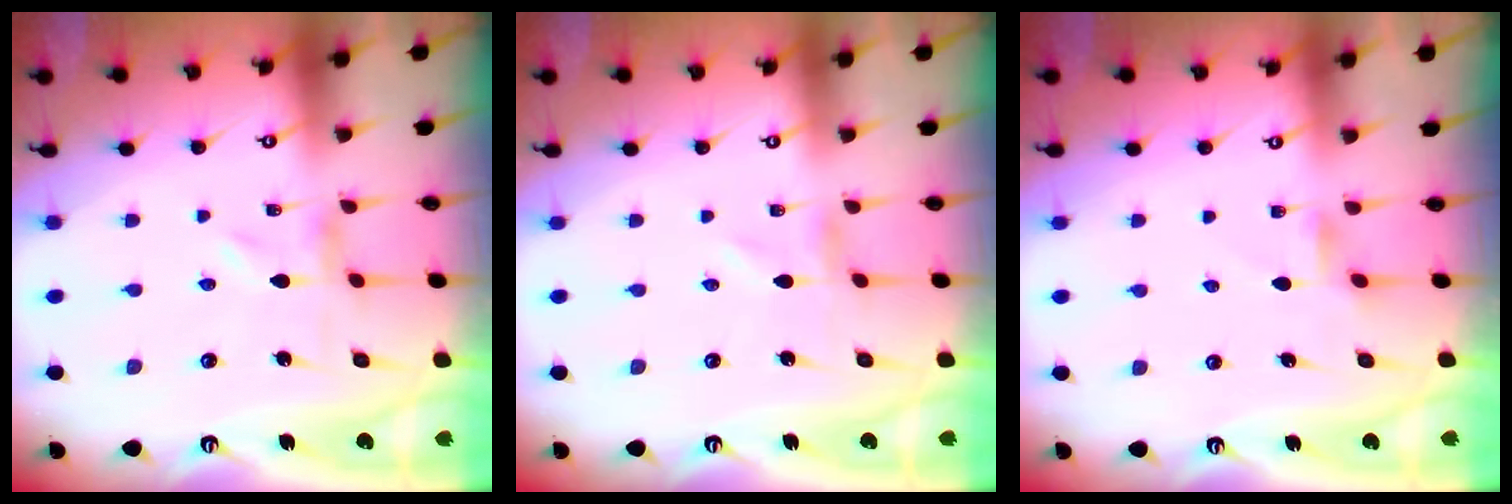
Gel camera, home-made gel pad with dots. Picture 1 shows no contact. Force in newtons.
{"total": 0.6, "press": 0.6, "slide": 0.2}
{"total": 2.5, "press": 2.5, "slide": 0.4}